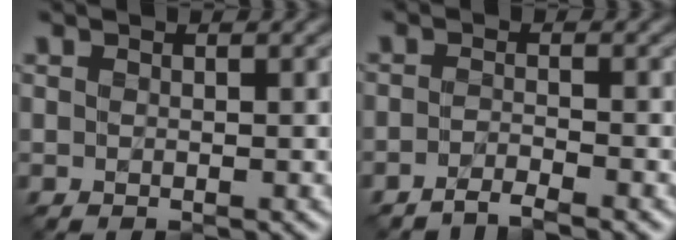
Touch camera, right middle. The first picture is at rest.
{"total": 1.9, "force": [-1.8, 0.1, 0.8], "torque": [-0.010, -0.006, -0.042]}